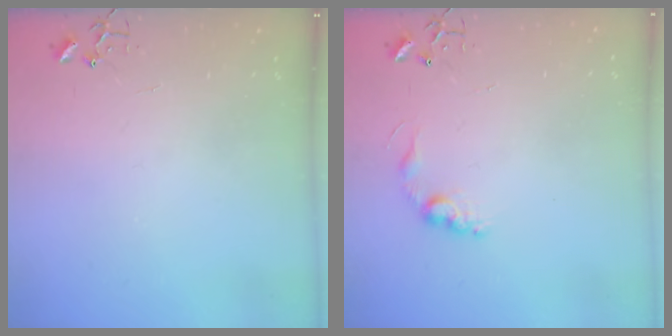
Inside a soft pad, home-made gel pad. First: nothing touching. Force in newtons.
{"total": 8.6, "press": 8.6, "slide": 0.4}